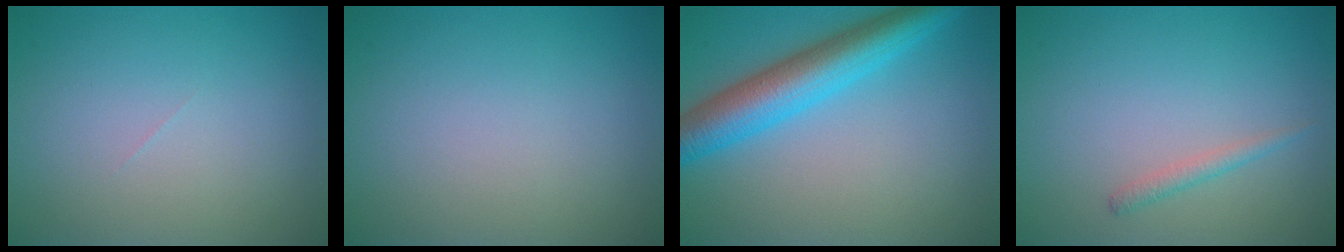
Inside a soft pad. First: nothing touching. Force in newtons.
{"total": 0.0}
{"total": 6.9, "press": 6.9, "slide": 0.2}
{"total": 1.1, "press": 1.1, "slide": 0.0}